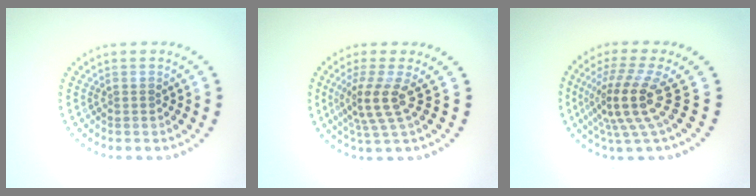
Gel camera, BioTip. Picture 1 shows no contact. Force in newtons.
{"total": 3.4, "press": 2.6, "slide": 2.2}
{"total": 5.1, "press": 3.6, "slide": 3.6}